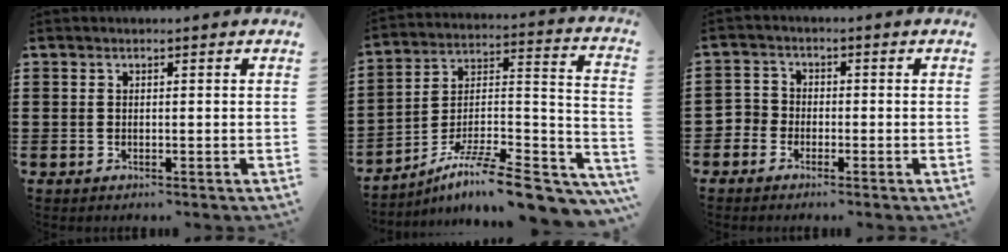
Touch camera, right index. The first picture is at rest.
{"total": 11.9, "force": [-9.0, 2.0, 7.5], "torque": [-0.109, 0.026, -0.161]}
{"total": 2.6, "force": [-1.8, 1.9, 0.1], "torque": [-0.021, 0.002, -0.044]}